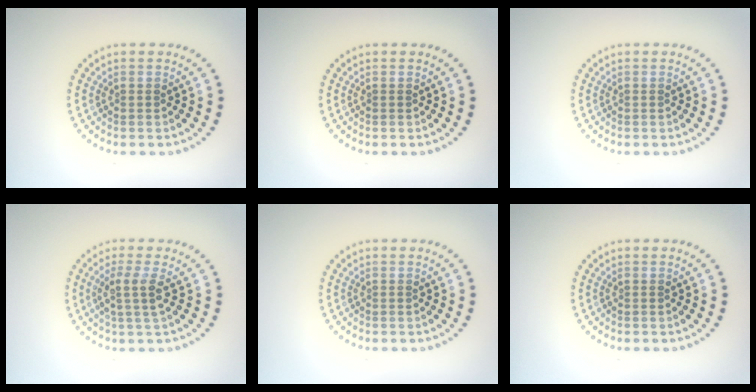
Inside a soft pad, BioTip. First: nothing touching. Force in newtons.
{"total": 0.0}
{"total": 0.0}
{"total": 2.4, "press": 2.0, "slide": 1.4}
{"total": 0.0}
{"total": 0.0}